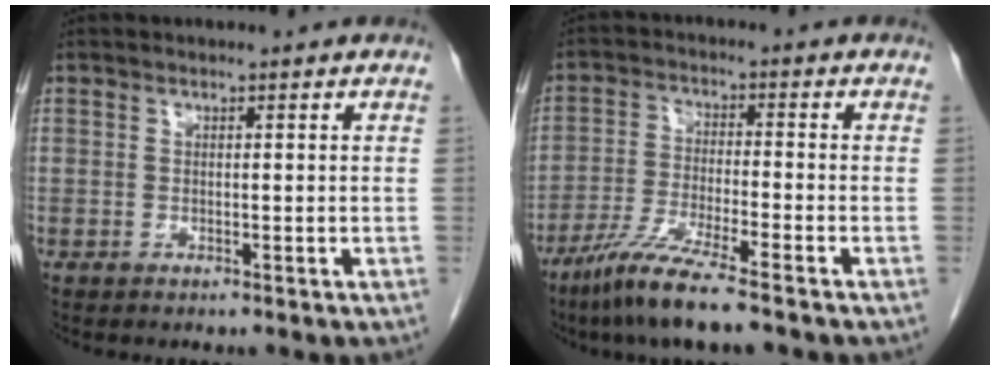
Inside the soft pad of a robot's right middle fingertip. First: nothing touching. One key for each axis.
{"total": 8.9, "fx": -6.5, "fy": -0.1, "fz": 6.0, "tx": -0.119, "ty": -0.029, "tz": -0.123}